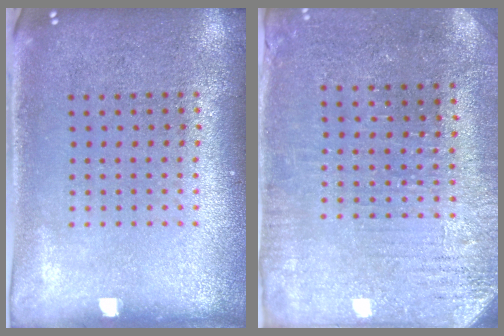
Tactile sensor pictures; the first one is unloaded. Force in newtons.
{"total": 3.0, "press": 2.8, "slide": 0.8}